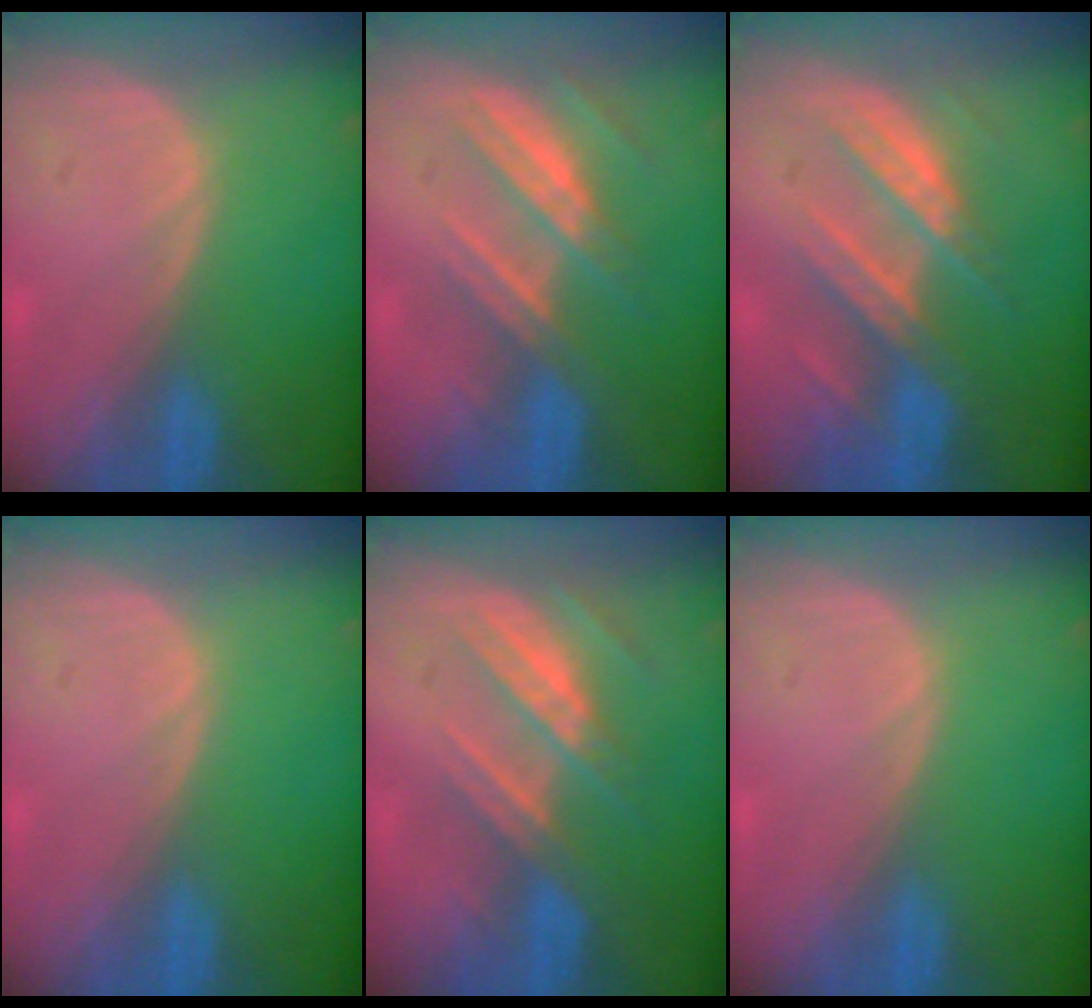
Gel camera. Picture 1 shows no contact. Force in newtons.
{"total": 7.4, "press": 6.8, "slide": 2.8}
{"total": 8.6, "press": 7.8, "slide": 3.7}
{"total": 0.0}
{"total": 7.3, "press": 6.8, "slide": 2.7}
{"total": 0.0}